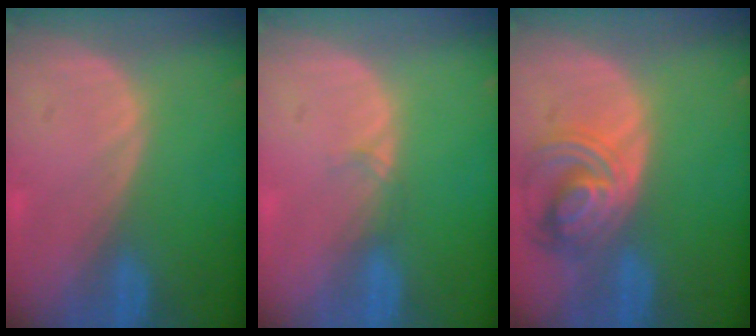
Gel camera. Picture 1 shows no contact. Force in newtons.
{"total": 0.9, "press": 0.8, "slide": 0.2}
{"total": 7.8, "press": 6.9, "slide": 3.6}